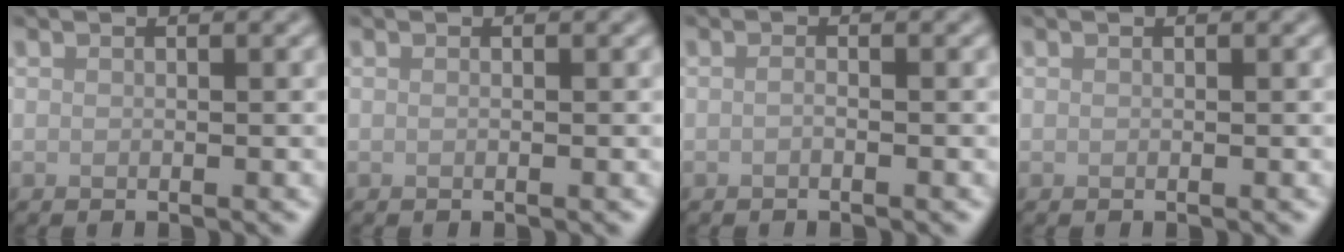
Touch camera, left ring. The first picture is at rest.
{"total": 0.0}
{"total": 0.6, "force": [-0.3, 0.1, 0.4], "torque": [-0.008, -0.001, -0.006]}
{"total": 0.0}